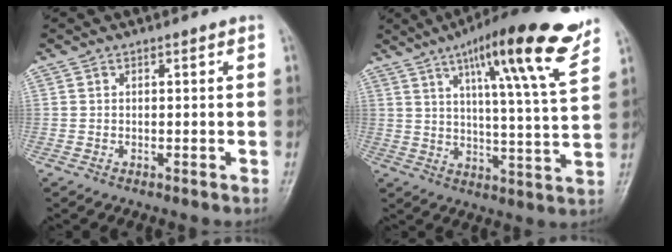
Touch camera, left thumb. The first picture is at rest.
{"total": 18.9, "force": [11.4, 2.1, 14.9], "torque": [-0.206, -0.051, 0.167]}